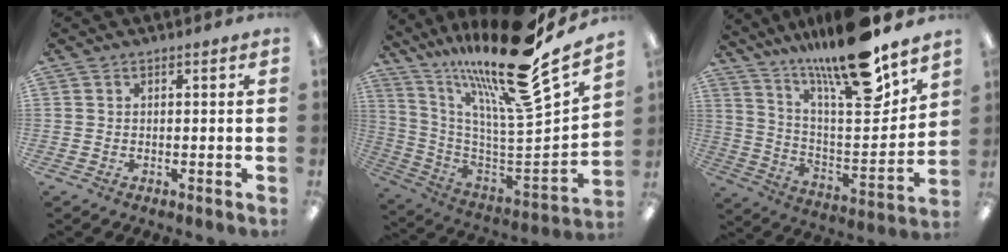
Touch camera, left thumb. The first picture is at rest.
{"total": 22.2, "force": [17.3, 2.3, 13.7], "torque": [-0.198, -0.151, 0.271]}
{"total": 20.4, "force": [17.0, 2.8, 10.9], "torque": [-0.178, -0.130, 0.278]}